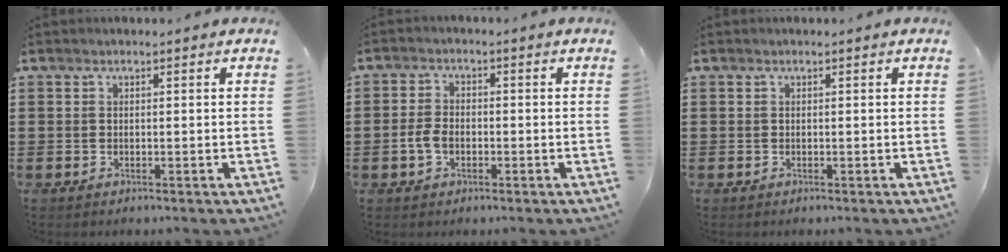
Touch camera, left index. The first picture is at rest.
{"total": 3.4, "force": [-1.0, 2.1, 2.5], "torque": [-0.069, -0.004, -0.025]}
{"total": 0.0}